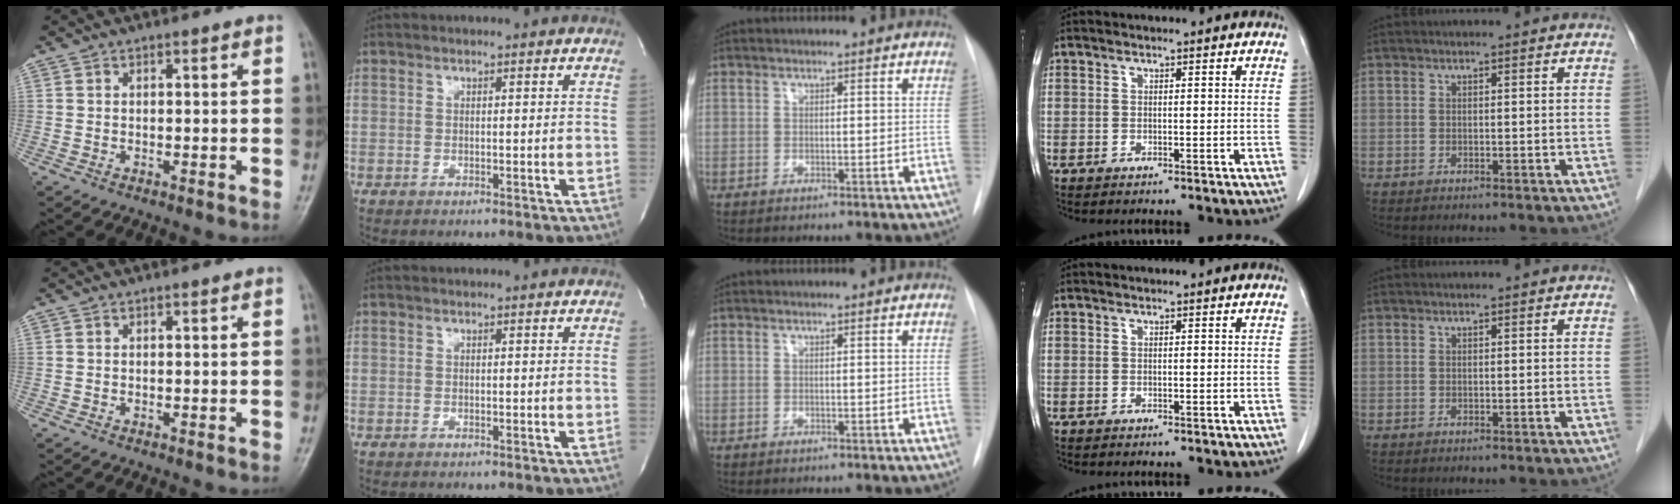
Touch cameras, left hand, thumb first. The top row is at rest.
{}